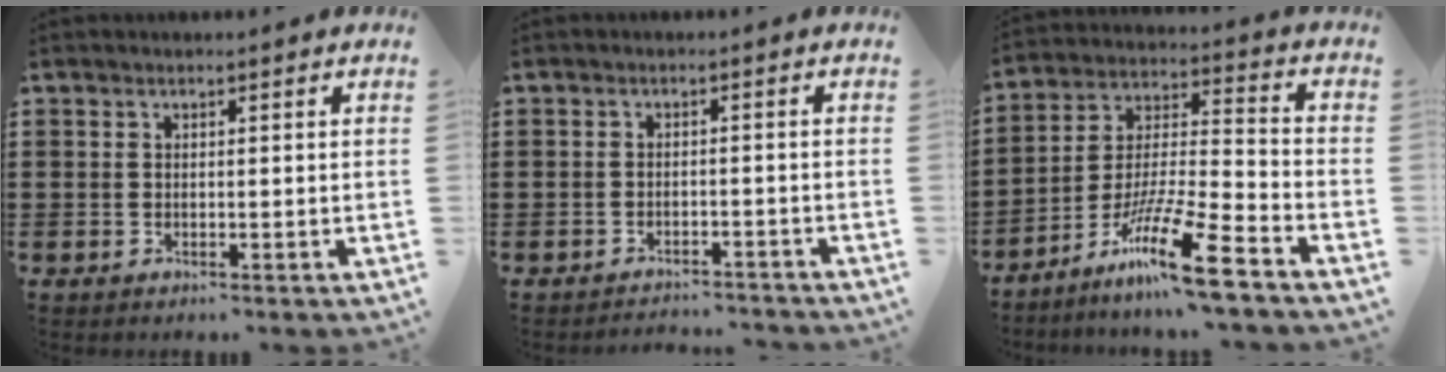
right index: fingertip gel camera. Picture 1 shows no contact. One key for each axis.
{"total": 2.3, "fx": -2.3, "fy": 0.2, "fz": -0.3, "tx": -0.003, "ty": 0.002, "tz": -0.051}
{"total": 14.0, "fx": -9.9, "fy": 0.9, "fz": 10.0, "tx": -0.189, "ty": 0.015, "tz": -0.186}